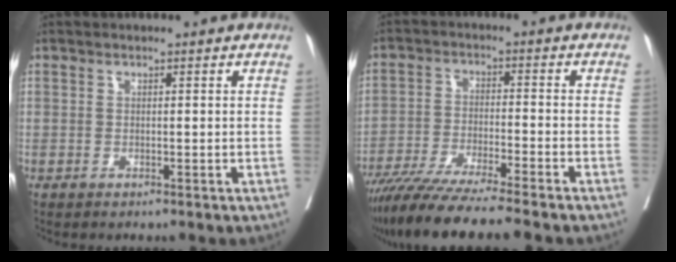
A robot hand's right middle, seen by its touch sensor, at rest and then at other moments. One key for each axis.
{"total": 12.2, "fx": -10.3, "fy": -1.0, "fz": 6.5, "tx": -0.096, "ty": -0.034, "tz": -0.171}